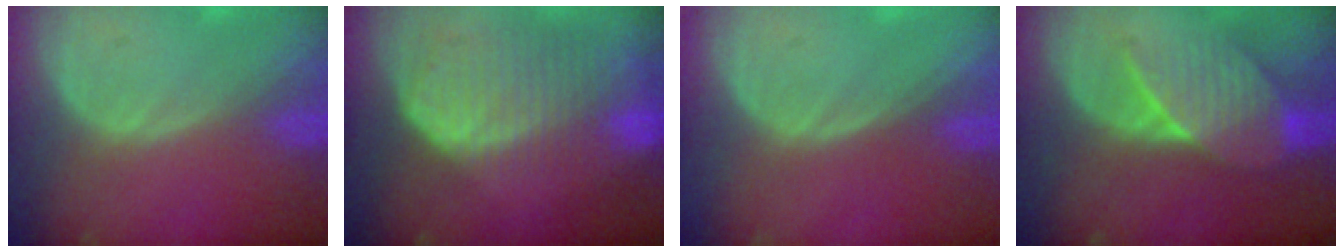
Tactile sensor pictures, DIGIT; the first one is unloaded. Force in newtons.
{"total": 10.3, "press": 8.9, "slide": 5.2}
{"total": 0.0}
{"total": 7.5, "press": 7.4, "slide": 1.4}